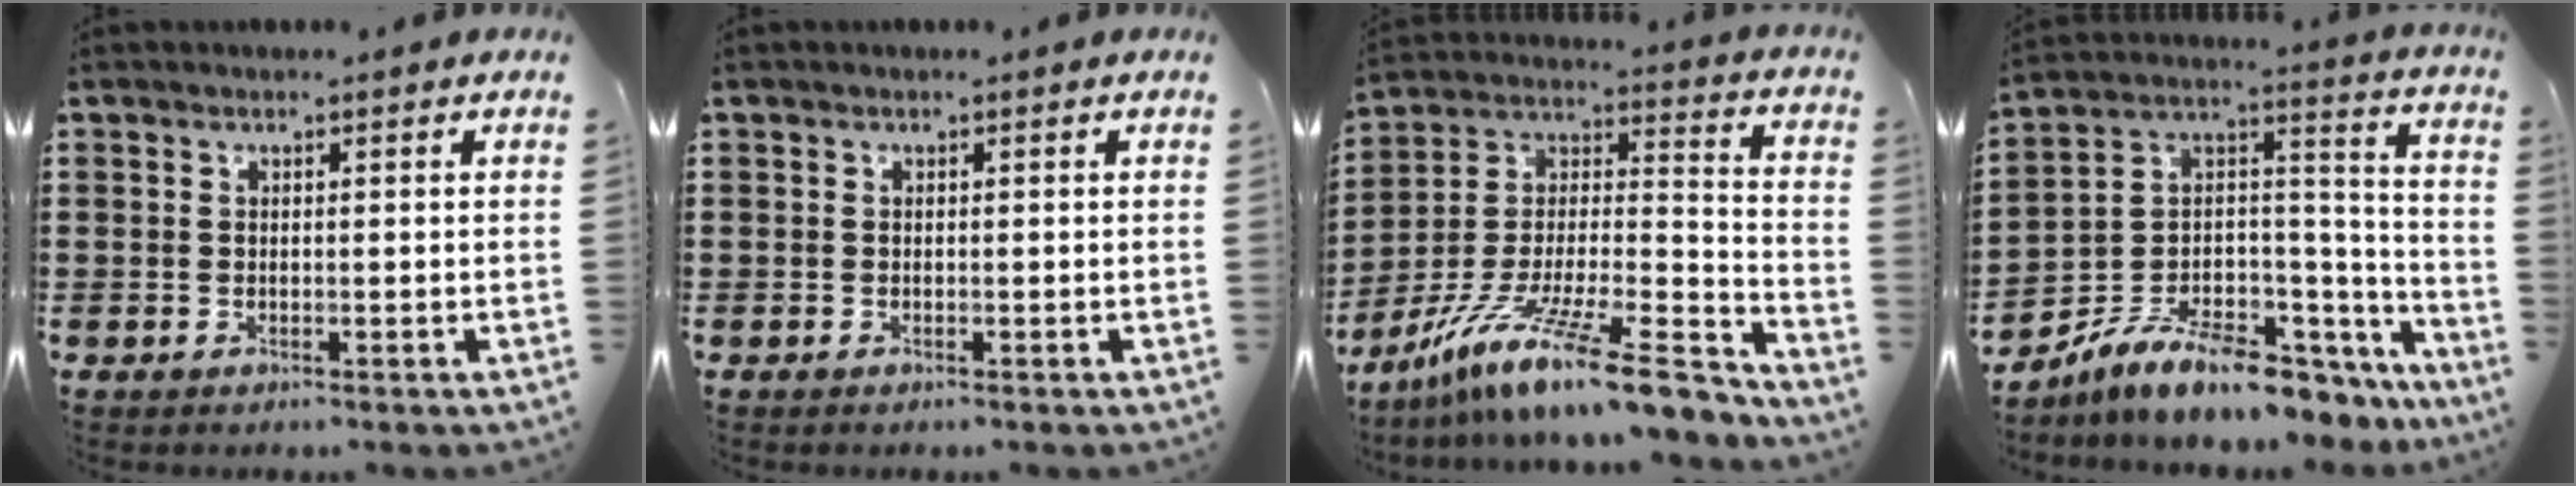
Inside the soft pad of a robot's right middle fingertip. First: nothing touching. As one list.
[{"total": 0.0}, {"total": 16.4, "force": [-12.1, 1.3, 11.0], "torque": [-0.208, 0.019, -0.222]}, {"total": 8.3, "force": [-6.8, 2.3, 4.1], "torque": [-0.094, -0.003, -0.138]}]